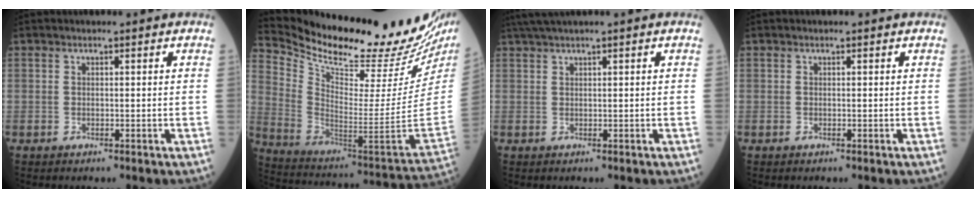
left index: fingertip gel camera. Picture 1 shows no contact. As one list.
[{"total": 29.6, "force": [26.0, 3.6, 13.6], "torque": [-0.236, -0.095, 0.370]}, {"total": 2.8, "force": [2.3, -0.7, 1.6], "torque": [-0.036, 0.017, 0.050]}, {"total": 0.0}]